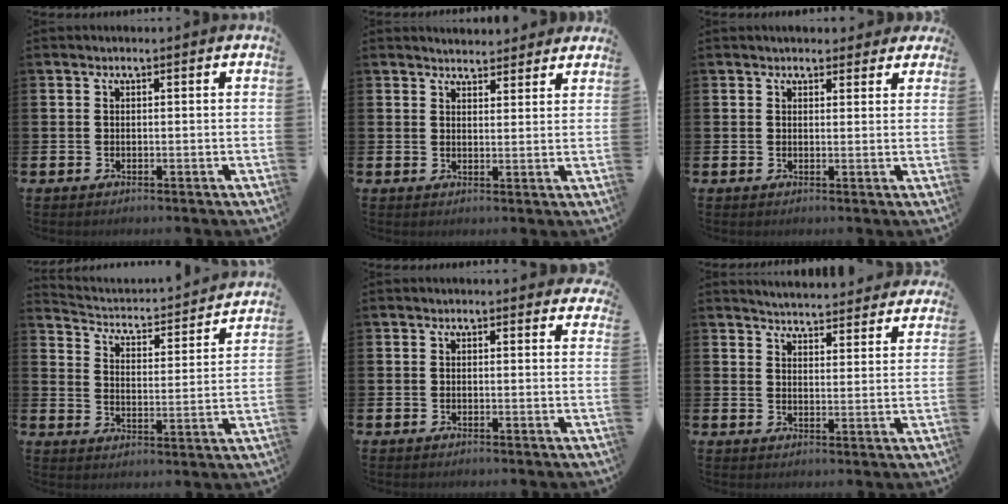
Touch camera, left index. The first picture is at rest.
{"total": 3.3, "force": [3.3, 0.7, -0.2], "torque": [0.006, -0.017, 0.058]}
{"total": 2.3, "force": [2.1, 1.1, 0.1], "torque": [0.010, -0.006, 0.034]}
{"total": 3.3, "force": [3.0, 1.3, 0.6], "torque": [-0.041, -0.037, 0.040]}
{"total": 0.8, "force": [0.7, 0.3, 0.1], "torque": [0.005, 0.002, 0.012]}
{"total": 5.1, "force": [5.0, 0.6, 0.1], "torque": [-0.016, -0.038, 0.089]}